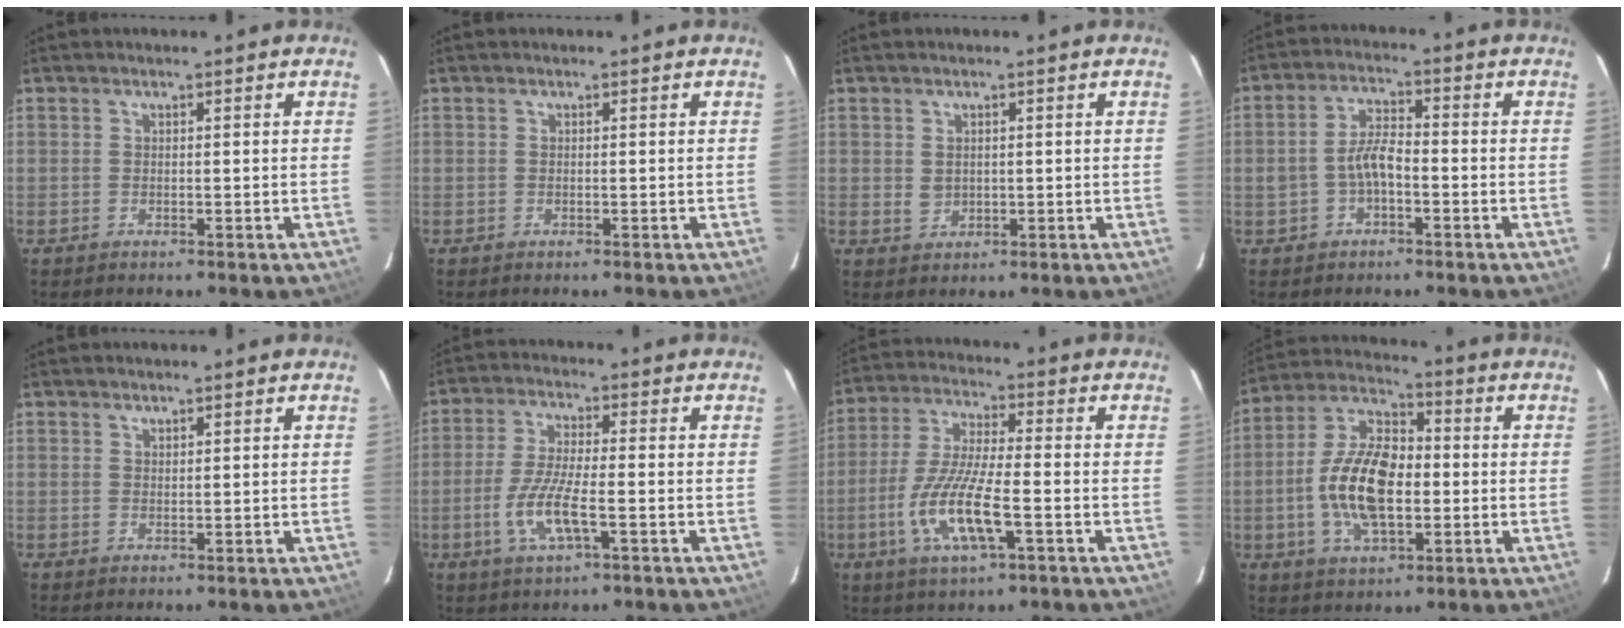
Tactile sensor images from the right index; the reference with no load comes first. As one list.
[{"total": 0.0}, {"total": 2.0, "force": [0.4, 1.8, 0.9], "torque": [-0.014, 0.000, 0.013]}, {"total": 5.3, "force": [-1.7, 2.4, 4.4], "torque": [-0.089, 0.013, -0.028]}, {"total": 0.7, "force": [0.6, 0.2, 0.1], "torque": [-0.002, 0.002, 0.013]}, {"total": 8.5, "force": [-2.9, 1.8, 7.7], "torque": [-0.163, -0.009, -0.058]}, {"total": 12.6, "force": [-4.2, 2.8, 11.5], "torque": [-0.241, -0.013, -0.081]}, {"total": 14.7, "force": [-2.0, 7.5, 12.5], "torque": [-0.255, 0.008, -0.039]}]